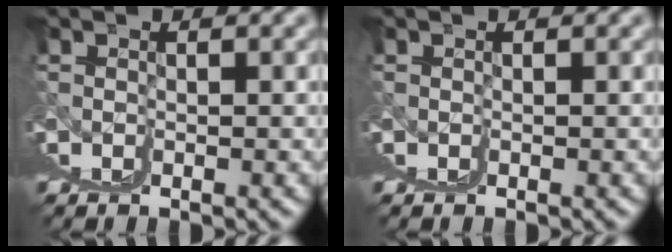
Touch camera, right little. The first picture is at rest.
{"total": 0.0}